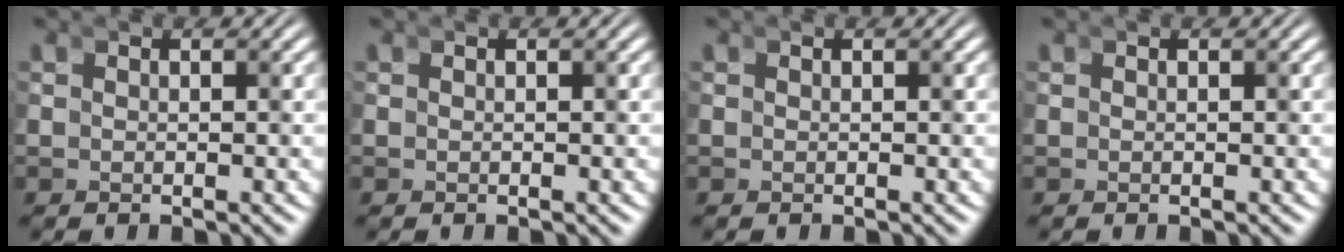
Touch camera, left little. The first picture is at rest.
{"total": 0.0}
{"total": 0.0}
{"total": 0.0}